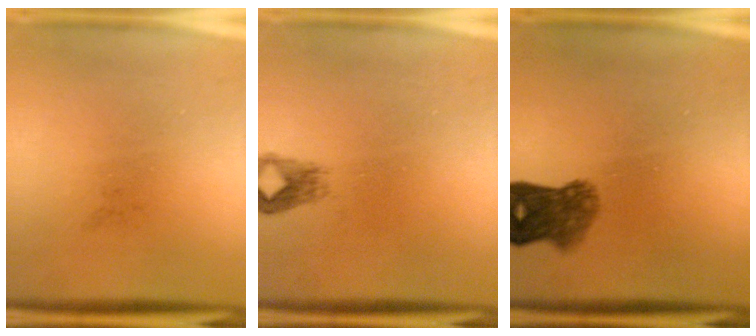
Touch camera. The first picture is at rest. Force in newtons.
{"total": 1.5}
{"total": 5.2}